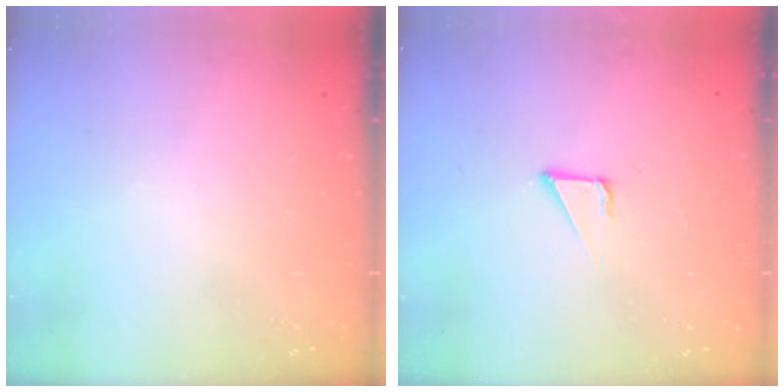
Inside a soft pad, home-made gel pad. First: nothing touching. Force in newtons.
{"total": 2.1, "press": 2.1, "slide": 0.1}